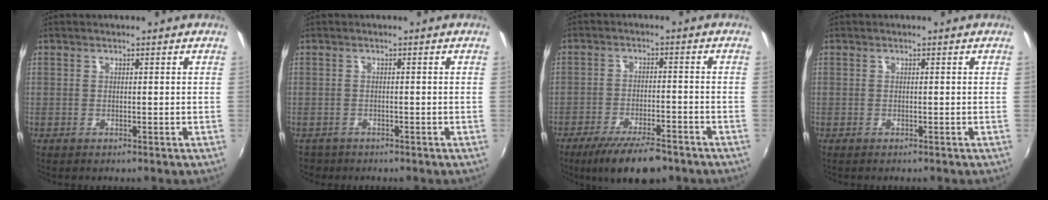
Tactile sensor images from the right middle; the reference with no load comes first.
{"total": 2.3, "force": [-1.7, 1.5, 0.4], "torque": [-0.015, -0.004, -0.025]}
{"total": 11.0, "force": [-8.3, 3.1, 6.4], "torque": [-0.137, -0.018, -0.133]}
{"total": 0.0}